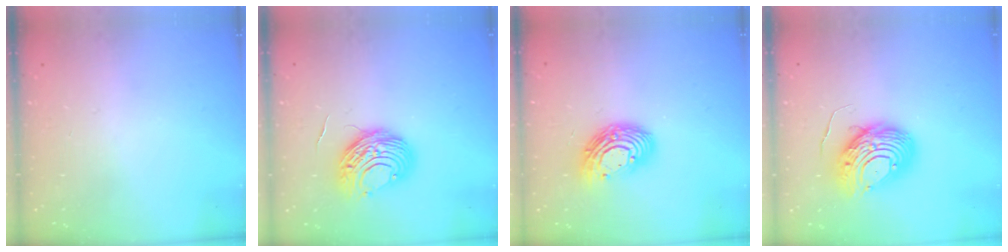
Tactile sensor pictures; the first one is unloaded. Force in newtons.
{"total": 10.1, "press": 10.1, "slide": 0.8}
{"total": 12.6, "press": 12.6, "slide": 1.2}
{"total": 12.1, "press": 12.1, "slide": 1.4}